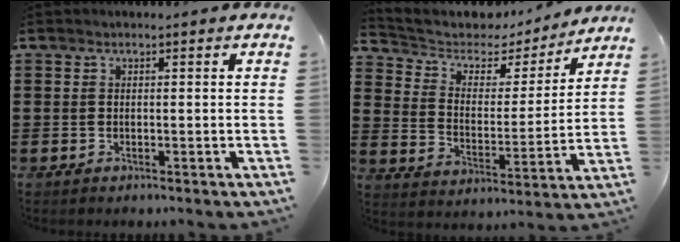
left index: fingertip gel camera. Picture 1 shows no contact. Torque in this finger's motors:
{"motor_torque": [0.00, -2.14, 0.31, 0.06]}